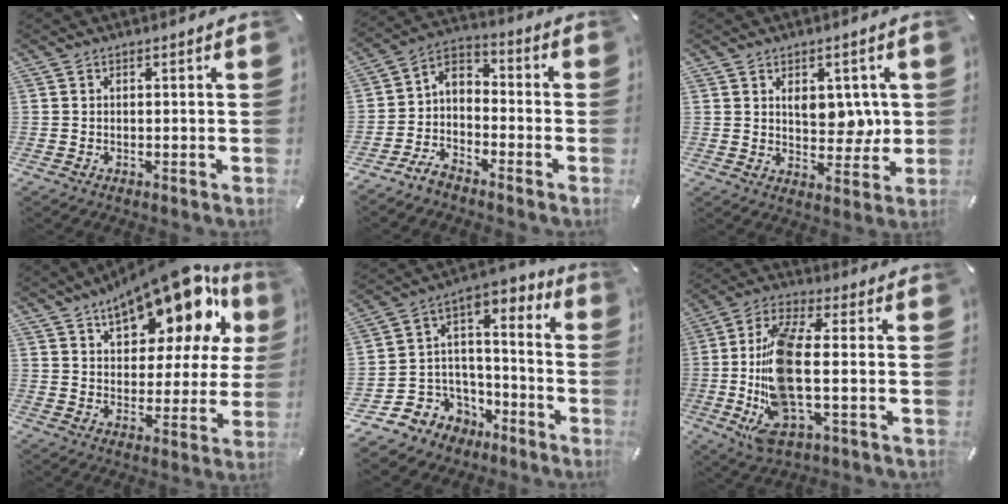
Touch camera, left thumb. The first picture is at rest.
{"total": 5.6, "force": [-4.6, 2.9, 1.5], "torque": [-0.040, 0.013, -0.096]}
{"total": 7.1, "force": [2.0, 4.9, 4.8], "torque": [-0.053, -0.009, 0.031]}
{"total": 20.0, "force": [13.7, 8.8, 11.7], "torque": [-0.181, -0.086, 0.229]}
{"total": 8.8, "force": [-1.2, 8.7, 1.0], "torque": [-0.039, -0.015, -0.012]}
{"total": 16.7, "force": [-0.5, 6.1, 15.6], "torque": [-0.338, -0.019, -0.004]}